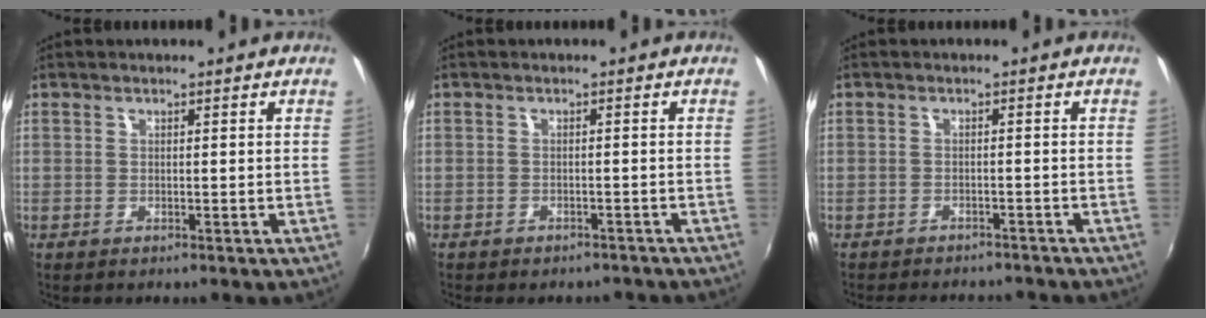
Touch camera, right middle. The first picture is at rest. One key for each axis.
{"total": 4.8, "fx": -4.2, "fy": 2.0, "fz": 1.4, "tx": -0.033, "ty": -0.005, "tz": -0.050}
{"total": 7.4, "fx": -6.5, "fy": 2.8, "fz": 2.3, "tx": -0.060, "ty": -0.002, "tz": -0.090}